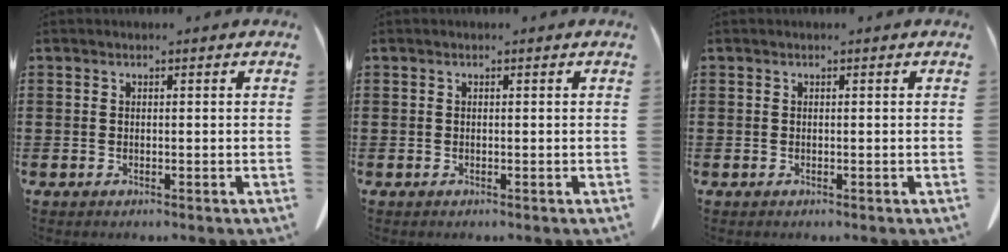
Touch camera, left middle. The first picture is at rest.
{"total": 0.0}
{"total": 0.0}